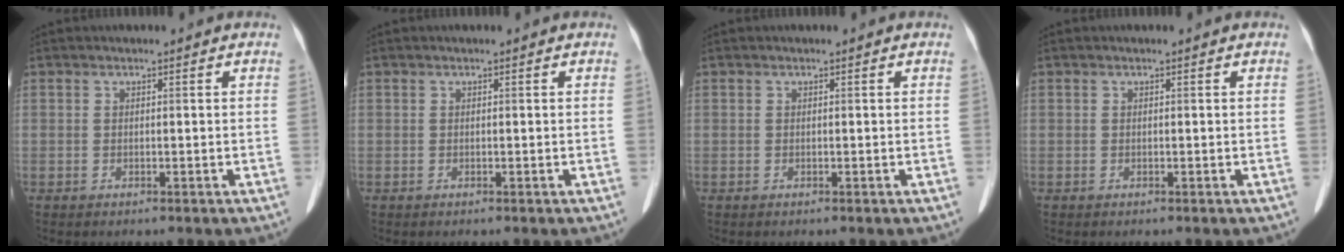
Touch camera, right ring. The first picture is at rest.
{"total": 0.0}
{"total": 0.0}
{"total": 0.0}